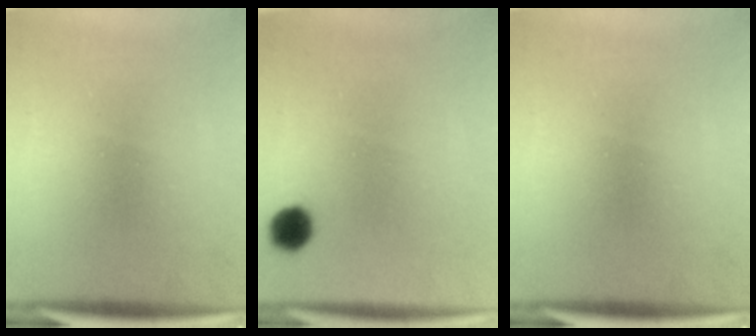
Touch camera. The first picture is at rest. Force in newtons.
{"total": 4.1}
{"total": 0.0}